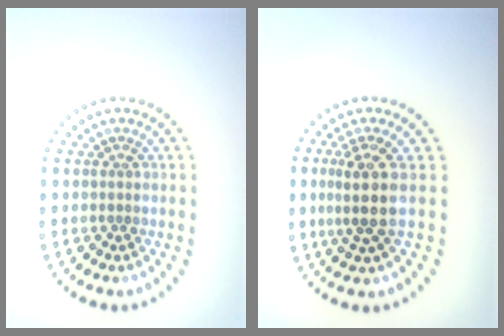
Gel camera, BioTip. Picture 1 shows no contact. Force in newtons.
{"total": 3.3, "press": 2.7, "slide": 1.9}